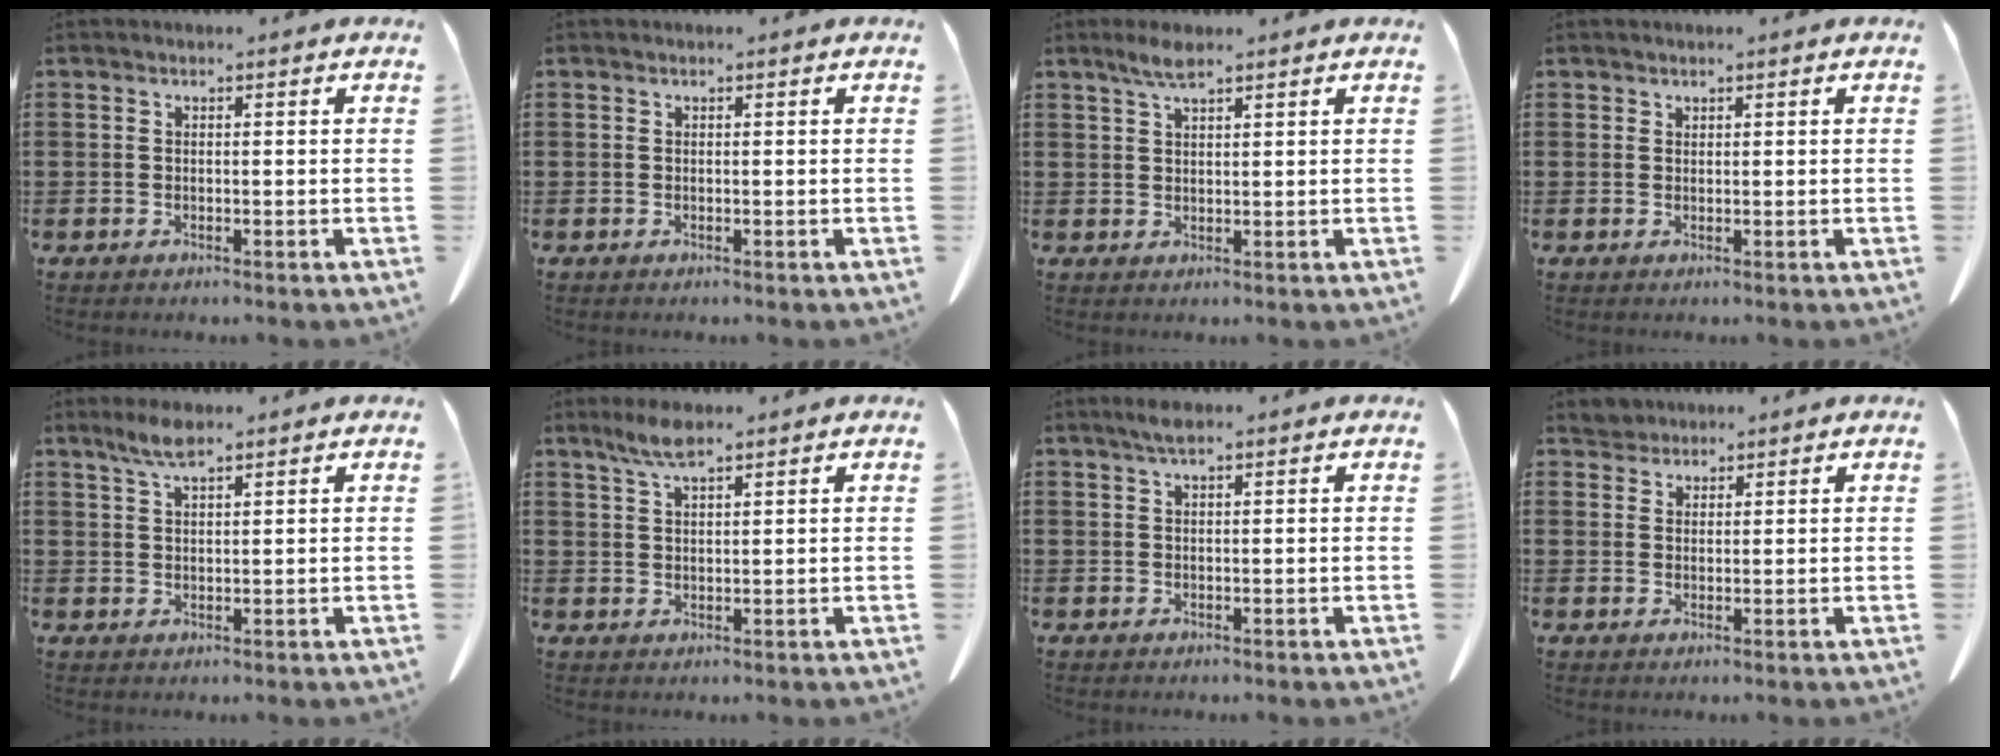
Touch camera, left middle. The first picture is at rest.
{"total": 0.0}
{"total": 3.1, "force": [2.2, 0.7, 2.1], "torque": [-0.046, 0.003, 0.038]}
{"total": 0.6, "force": [0.6, 0.2, -0.1], "torque": [-0.001, 0.000, 0.012]}
{"total": 3.6, "force": [2.6, 0.8, 2.3], "torque": [-0.052, 0.003, 0.046]}
{"total": 4.0, "force": [2.8, 0.9, 2.7], "torque": [-0.060, 0.003, 0.051]}
{"total": 1.8, "force": [1.3, 0.3, 1.2], "torque": [-0.026, 0.002, 0.022]}
{"total": 2.4, "force": [2.2, 0.8, -0.2], "torque": [-0.003, 0.002, 0.045]}